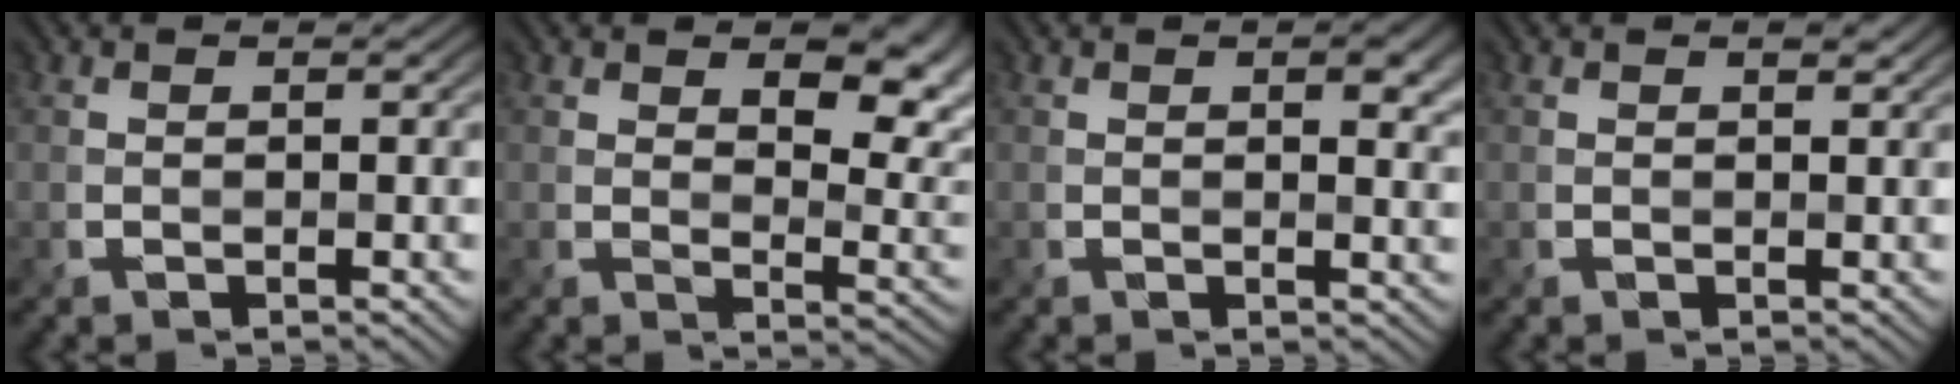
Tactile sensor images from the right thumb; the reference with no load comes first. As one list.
[{"total": 8.2, "force": [3.6, 4.0, 6.2], "torque": [-0.087, -0.011, 0.060]}, {"total": 3.9, "force": [1.1, 1.6, 3.3], "torque": [-0.042, 0.000, 0.019]}, {"total": 0.9, "force": [0.6, 0.4, 0.6], "torque": [-0.010, 0.001, 0.009]}]